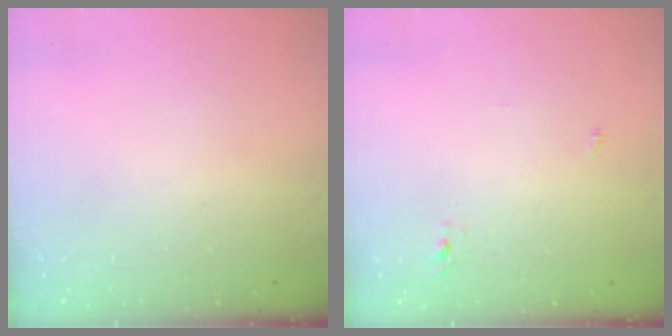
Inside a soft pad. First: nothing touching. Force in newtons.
{"total": 2.4, "press": 2.1, "slide": 1.0}